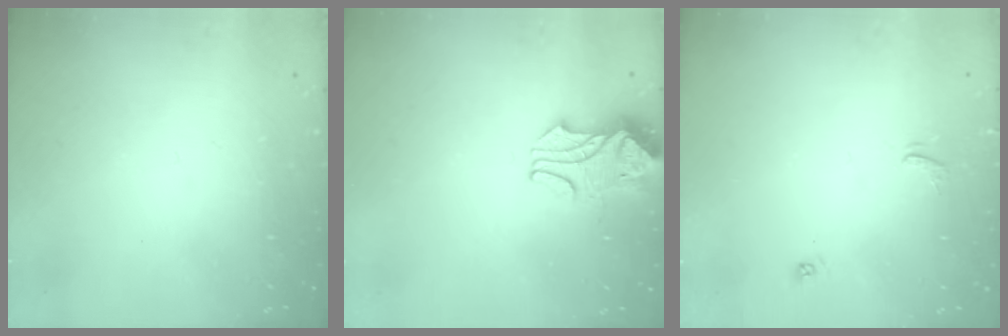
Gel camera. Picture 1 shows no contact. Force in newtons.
{"total": 2.3, "press": 2.1, "slide": 0.8}
{"total": 3.3, "press": 3.3, "slide": 0.3}